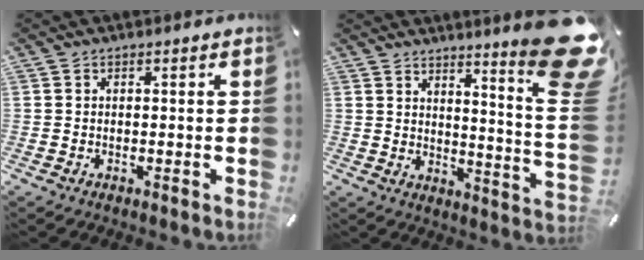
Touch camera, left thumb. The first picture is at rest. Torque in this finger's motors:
{"motor_torque": [3.44, 1.57, 1.17, -1.60, 0.40]}